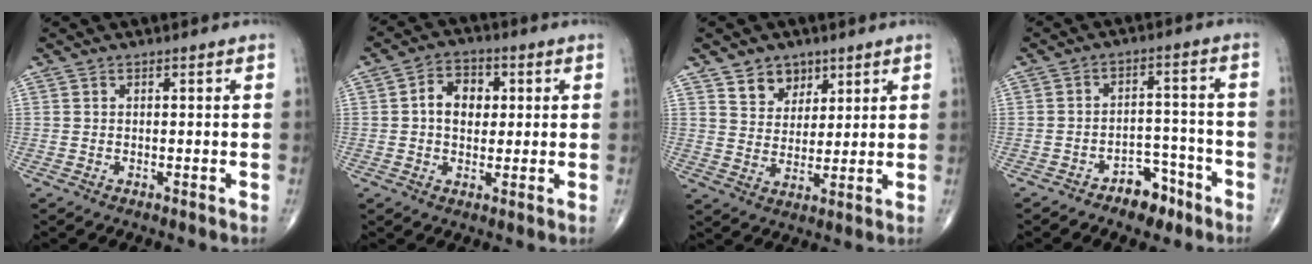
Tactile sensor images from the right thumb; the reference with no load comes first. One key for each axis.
{"total": 7.5, "fx": 1.0, "fy": 5.5, "fz": 5.0, "tx": -0.058, "ty": 0.012, "tz": 0.010}
{"total": 6.6, "fx": 4.2, "fy": 4.8, "fz": 1.9, "tx": -0.002, "ty": -0.026, "tz": 0.077}
{"total": 6.6, "fx": -4.5, "fy": 3.8, "fz": 2.8, "tx": -0.014, "ty": 0.047, "tz": -0.068}